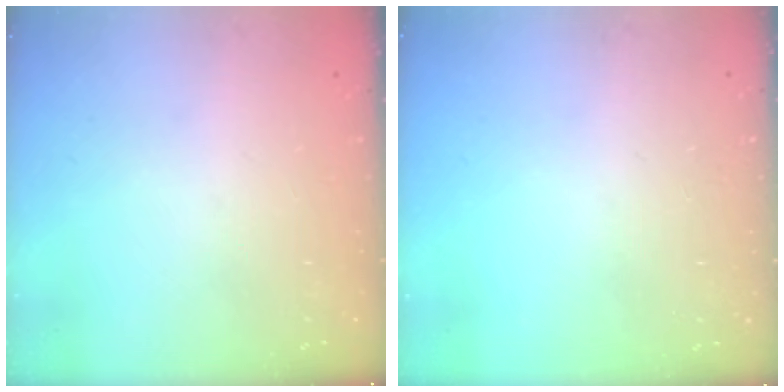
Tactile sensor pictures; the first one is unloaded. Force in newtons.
{"total": 0.0}